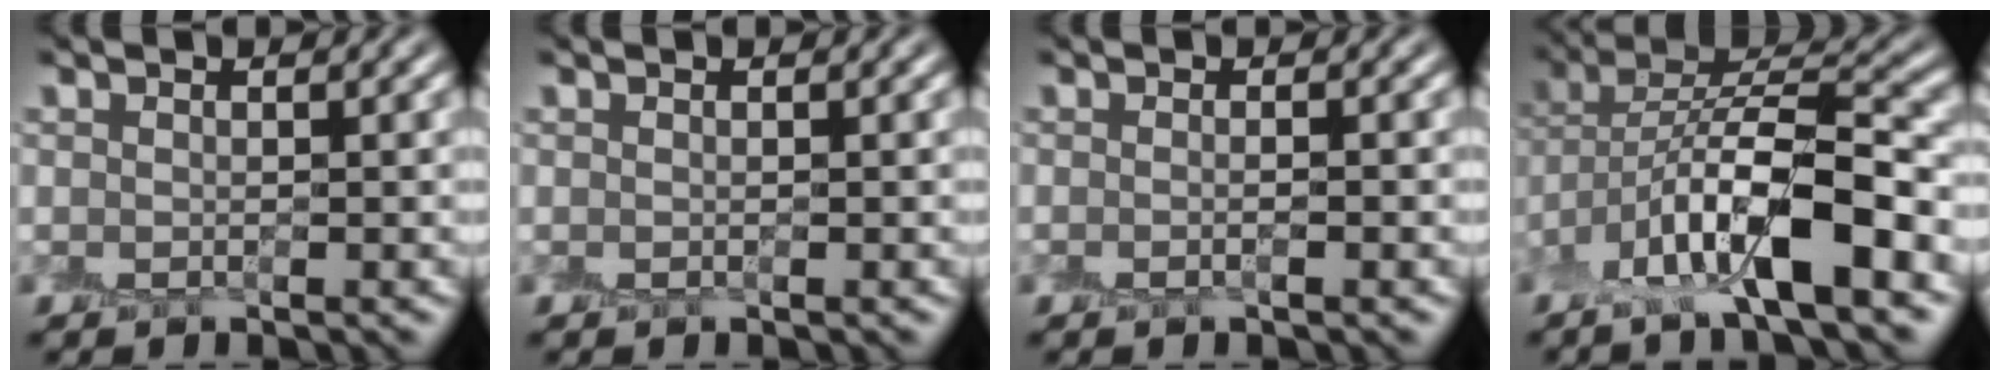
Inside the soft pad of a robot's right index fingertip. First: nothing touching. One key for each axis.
{"total": 0.0}
{"total": 0.7, "fx": -0.4, "fy": -0.1, "fz": 0.6, "tx": -0.011, "ty": -0.006, "tz": -0.008}
{"total": 9.3, "fx": -4.6, "fy": 2.7, "fz": 7.6, "tx": -0.133, "ty": 0.011, "tz": -0.090}